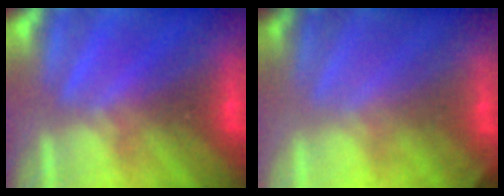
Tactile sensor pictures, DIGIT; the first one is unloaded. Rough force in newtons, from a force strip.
{"total": 1.9}